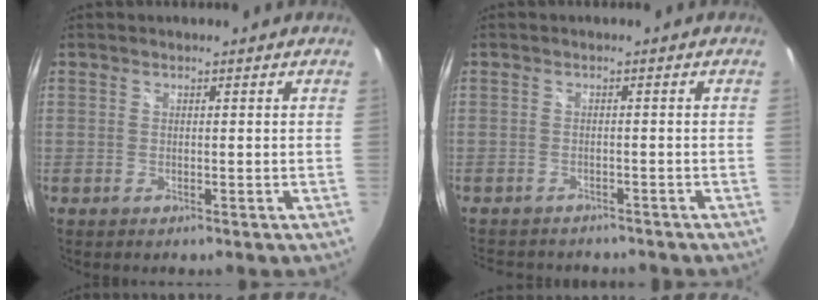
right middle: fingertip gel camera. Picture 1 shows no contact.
{"total": 7.1, "force": [-6.4, 2.5, 2.1], "torque": [-0.052, -0.012, -0.093]}